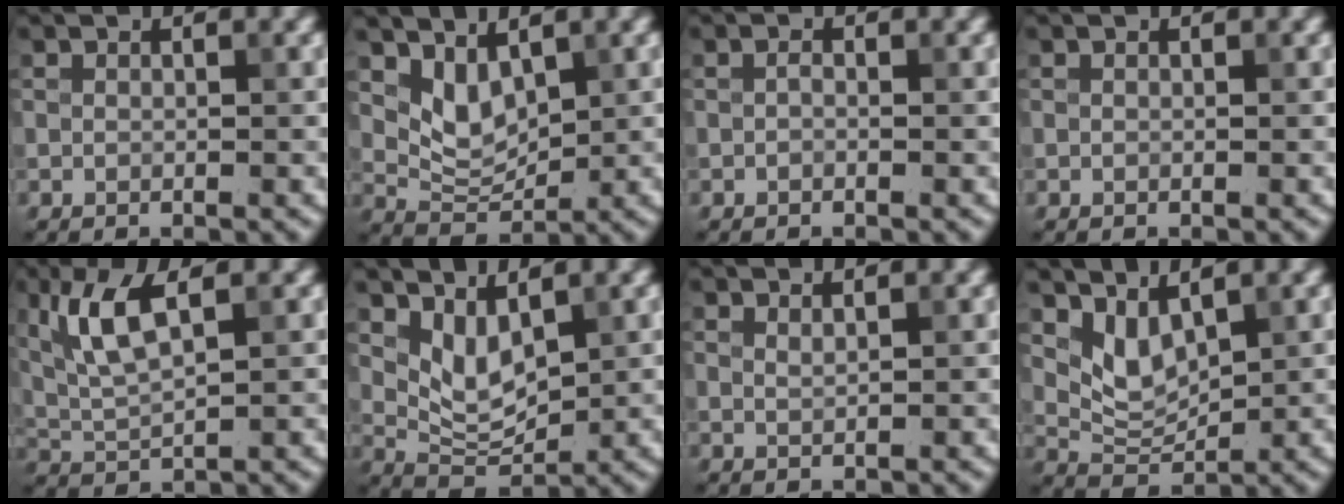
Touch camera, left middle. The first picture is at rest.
{"total": 3.2, "force": [1.6, 1.9, 2.1], "torque": [-0.042, -0.010, 0.038]}
{"total": 0.5, "force": [-0.2, 0.3, 0.4], "torque": [-0.010, 0.001, -0.004]}
{"total": 0.0}
{"total": 5.2, "force": [2.1, 1.6, 4.5], "torque": [-0.100, 0.002, 0.046]}
{"total": 3.6, "force": [1.6, 1.8, 2.6], "torque": [-0.055, -0.010, 0.038]}
{"total": 0.8, "force": [0.6, 0.3, 0.4], "torque": [-0.003, -0.001, 0.008]}
{"total": 3.1, "force": [1.7, 1.7, 2.0], "torque": [-0.045, -0.011, 0.042]}